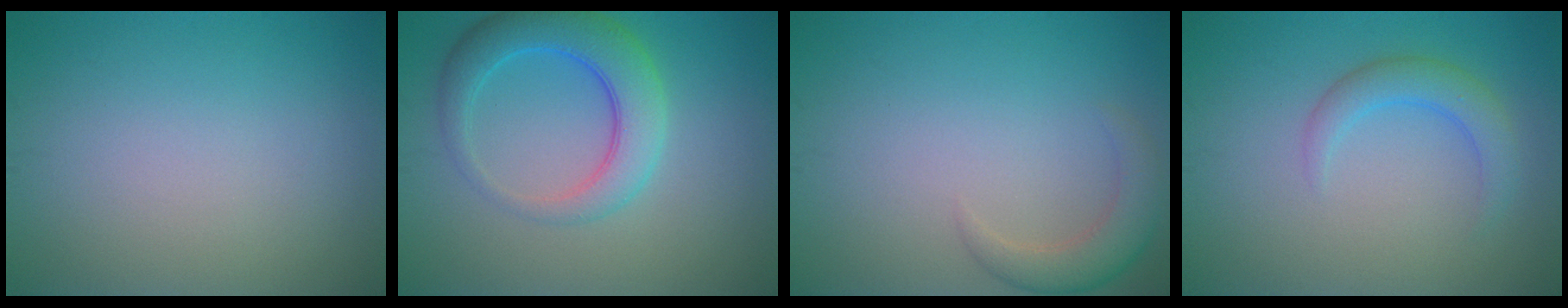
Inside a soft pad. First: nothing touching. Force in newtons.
{"total": 5.4, "press": 5.4, "slide": 0.2}
{"total": 2.9, "press": 2.9, "slide": 0.3}
{"total": 2.6, "press": 2.6, "slide": 0.1}